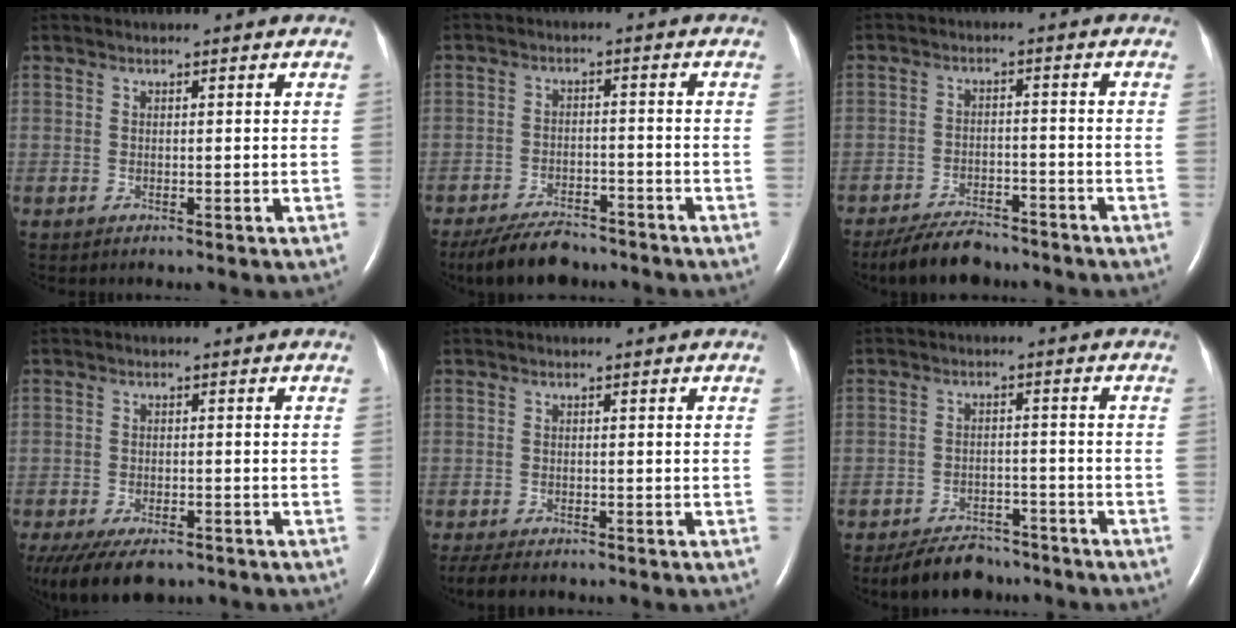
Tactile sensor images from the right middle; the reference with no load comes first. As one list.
[{"total": 8.9, "force": [-7.7, 2.8, 3.5], "torque": [-0.062, -0.013, -0.126]}, {"total": 8.0, "force": [-7.0, 2.3, 2.9], "torque": [-0.054, -0.014, -0.119]}, {"total": 11.4, "force": [-8.4, 4.7, 6.2], "torque": [-0.123, -0.016, -0.123]}, {"total": 5.7, "force": [-4.8, 1.5, 2.8], "torque": [-0.050, -0.013, -0.071]}, {"total": 7.5, "force": [-6.6, 3.0, 2.1], "torque": [-0.036, -0.005, -0.105]}]